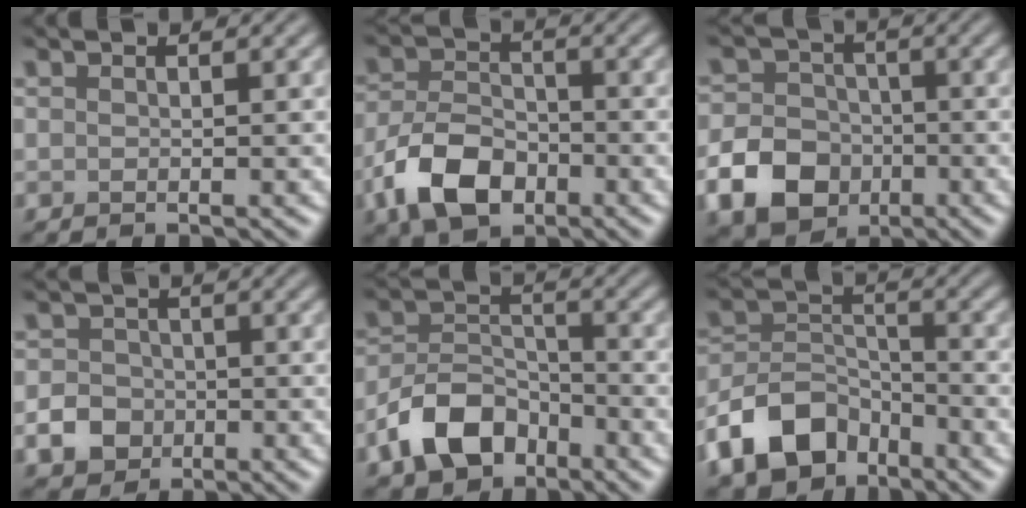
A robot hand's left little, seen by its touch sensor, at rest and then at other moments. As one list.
[{"total": 6.7, "force": [-3.3, 4.1, 4.1], "torque": [-0.084, -0.002, -0.069]}, {"total": 8.3, "force": [-3.6, 6.4, 3.8], "torque": [-0.069, -0.015, -0.088]}, {"total": 3.2, "force": [-1.1, 2.7, 1.2], "torque": [-0.018, 0.002, -0.025]}, {"total": 6.3, "force": [-3.8, 3.8, 3.2], "torque": [-0.061, 0.000, -0.079]}, {"total": 7.4, "force": [-4.8, 4.6, 3.4], "torque": [-0.057, 0.000, -0.105]}]